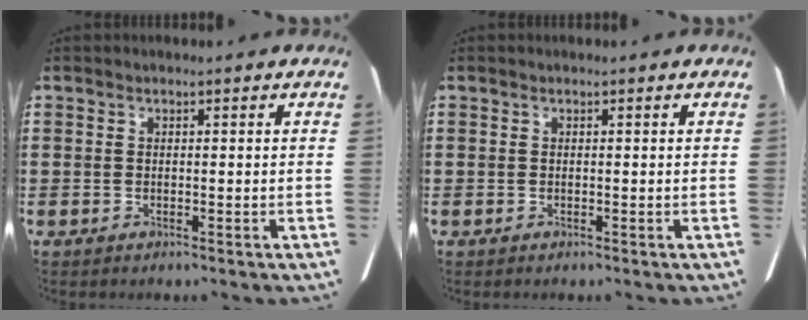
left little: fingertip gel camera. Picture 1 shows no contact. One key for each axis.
{"total": 0.0}